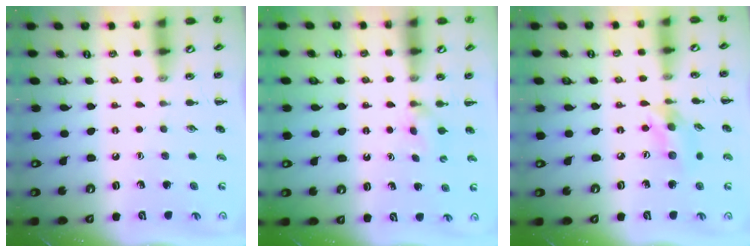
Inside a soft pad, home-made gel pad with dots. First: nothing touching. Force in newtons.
{"total": 2.3, "press": 2.1, "slide": 0.9}
{"total": 6.9, "press": 6.8, "slide": 0.9}